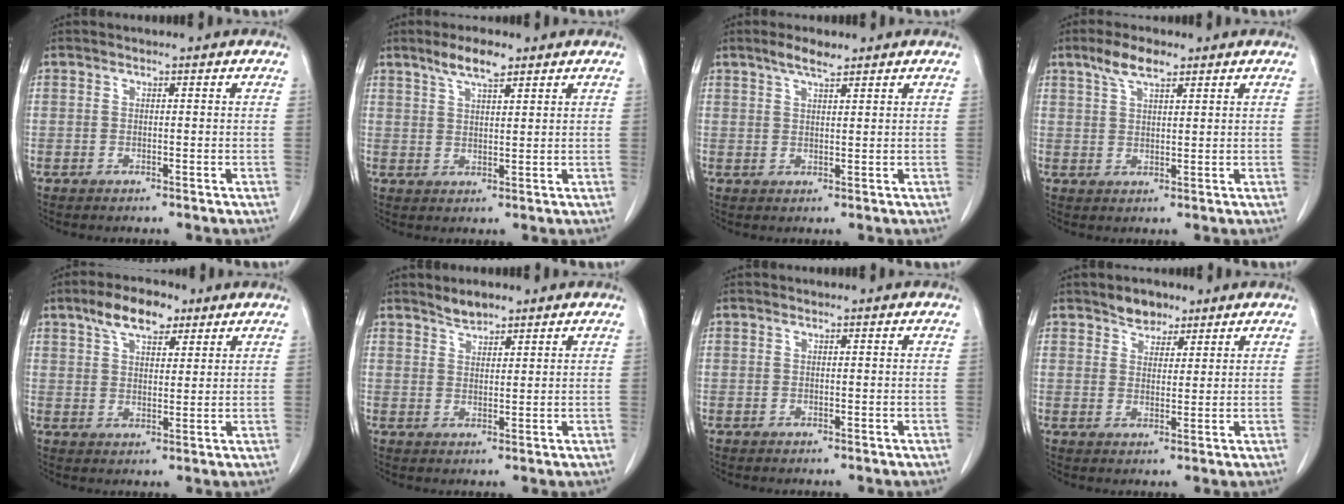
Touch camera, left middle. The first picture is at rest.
{"total": 4.9, "force": [3.5, 1.0, 3.3], "torque": [-0.067, 0.005, 0.065]}
{"total": 3.3, "force": [2.6, 0.7, 2.0], "torque": [-0.043, 0.004, 0.048]}
{"total": 4.7, "force": [3.3, 1.4, 3.1], "torque": [-0.067, 0.011, 0.064]}
{"total": 7.5, "force": [4.8, 3.2, 4.8], "torque": [-0.086, 0.017, 0.085]}
{"total": 2.6, "force": [2.4, 0.8, 0.8], "torque": [-0.018, 0.002, 0.043]}
{"total": 0.0}
{"total": 3.5, "force": [2.7, 2.0, 1.0], "torque": [-0.015, 0.004, 0.046]}